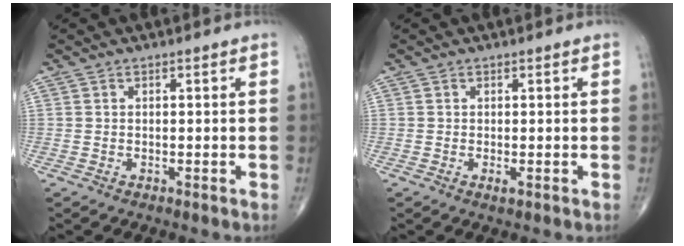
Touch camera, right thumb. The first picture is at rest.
{"total": 0.8, "force": [-0.2, 0.3, 0.7], "torque": [-0.015, -0.004, -0.004]}